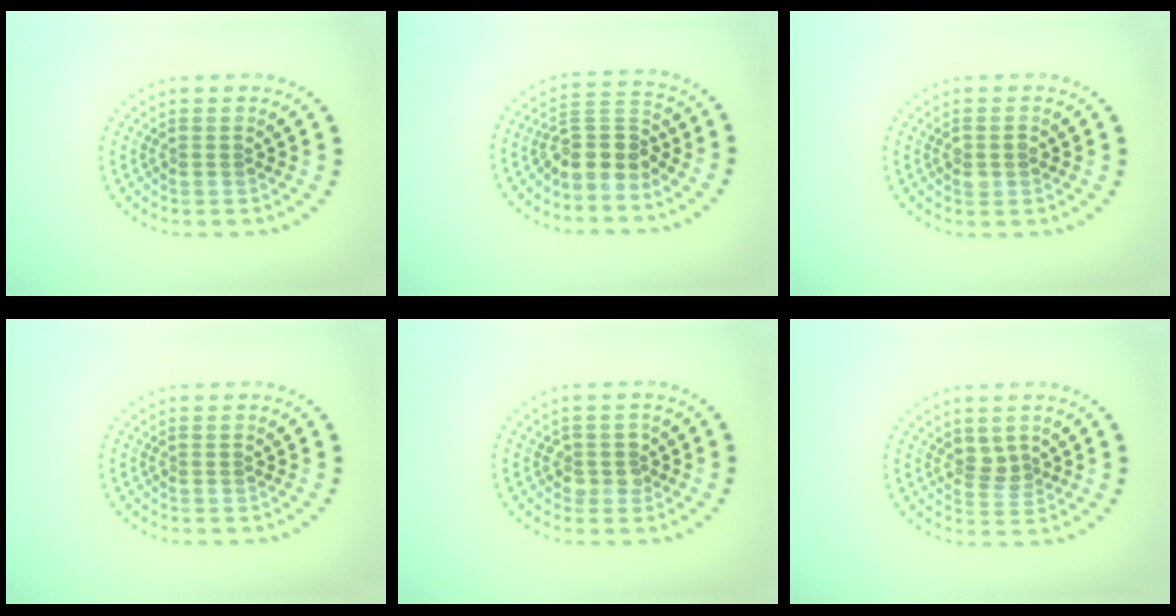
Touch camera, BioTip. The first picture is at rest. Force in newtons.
{"total": 3.9, "press": 3.4, "slide": 1.9}
{"total": 1.1, "press": 1.1, "slide": 0.1}
{"total": 0.0}
{"total": 1.5, "press": 1.4, "slide": 0.6}
{"total": 1.8, "press": 1.4, "slide": 1.1}